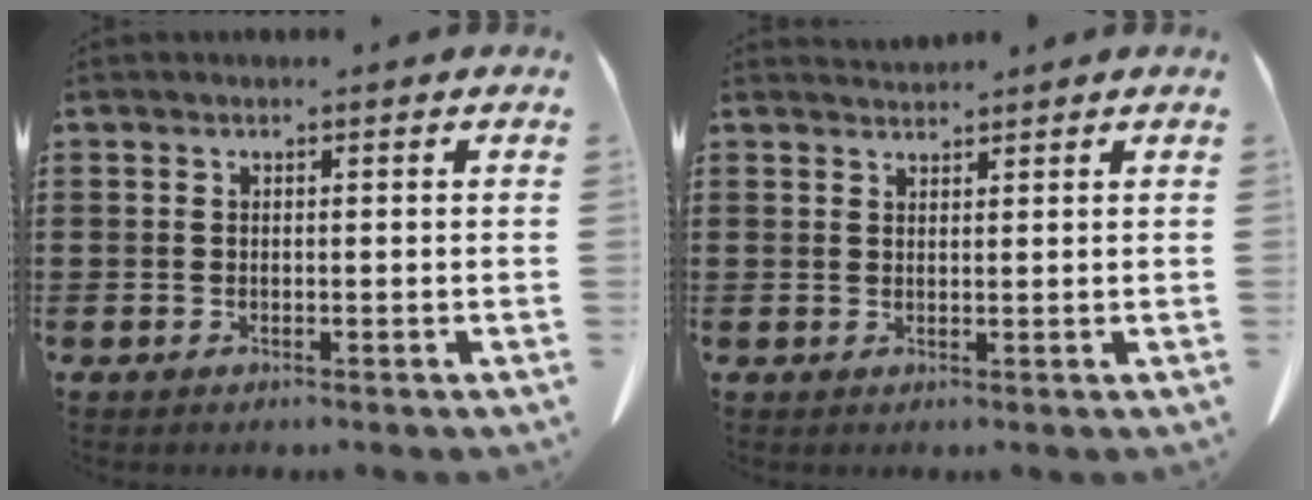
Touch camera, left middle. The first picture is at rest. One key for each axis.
{"total": 1.4, "fx": 1.4, "fy": 0.2, "fz": 0.1, "tx": -0.005, "ty": 0.002, "tz": 0.027}